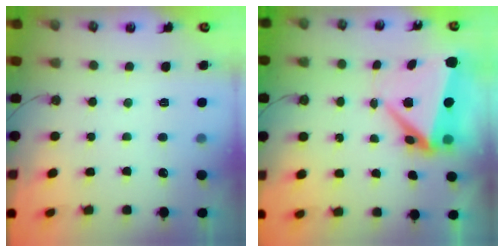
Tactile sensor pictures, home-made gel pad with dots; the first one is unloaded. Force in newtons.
{"total": 12.6, "press": 9.1, "slide": 8.7}